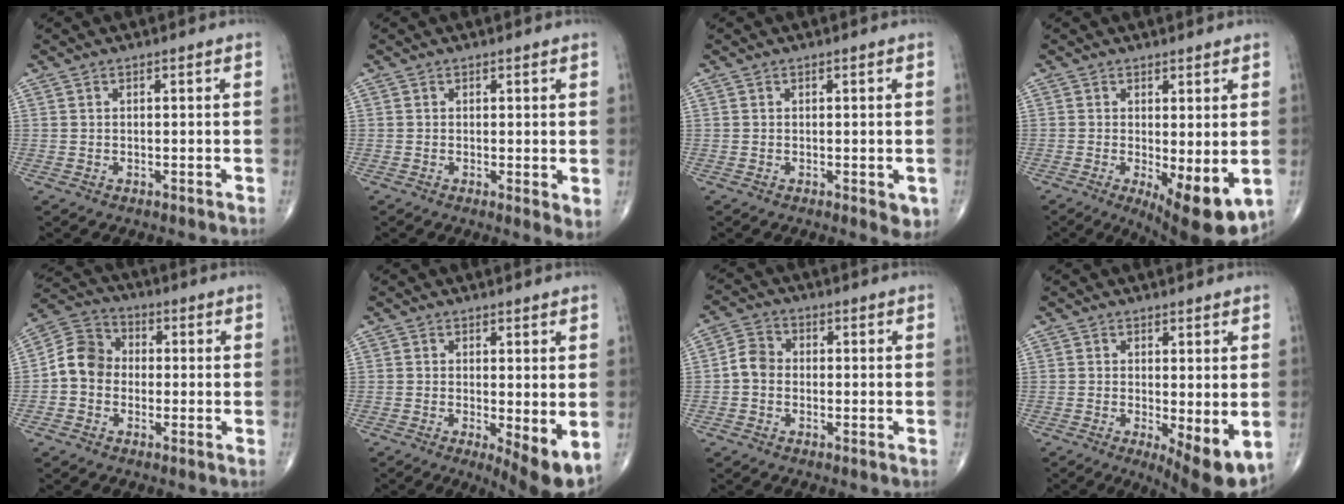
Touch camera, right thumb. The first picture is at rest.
{"total": 2.8, "force": [0.1, 0.9, 2.6], "torque": [-0.039, -0.012, -0.001]}
{"total": 2.8, "force": [-0.7, 1.3, 2.4], "torque": [-0.017, -0.005, -0.009]}
{"total": 10.2, "force": [-2.2, 3.4, 9.4], "torque": [-0.128, -0.025, -0.023]}
{"total": 7.9, "force": [-1.0, 6.8, 4.0], "torque": [-0.056, 0.031, -0.035]}
{"total": 6.9, "force": [-1.1, 2.0, 6.5], "torque": [-0.094, -0.021, -0.015]}
{"total": 4.2, "force": [-0.8, 3.5, 2.3], "torque": [-0.033, 0.014, -0.025]}
{"total": 8.4, "force": [-1.6, 2.6, 7.8], "torque": [-0.109, -0.024, -0.019]}